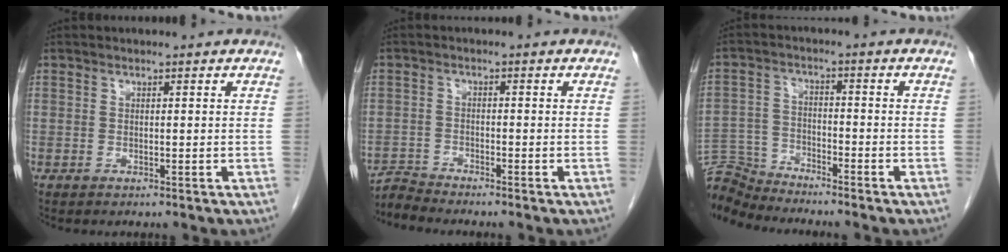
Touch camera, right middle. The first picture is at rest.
{"total": 3.1, "force": [-2.8, -1.0, -0.8], "torque": [0.013, -0.017, -0.055]}
{"total": 8.6, "force": [-8.6, 0.0, 0.1], "torque": [-0.012, 0.007, -0.168]}